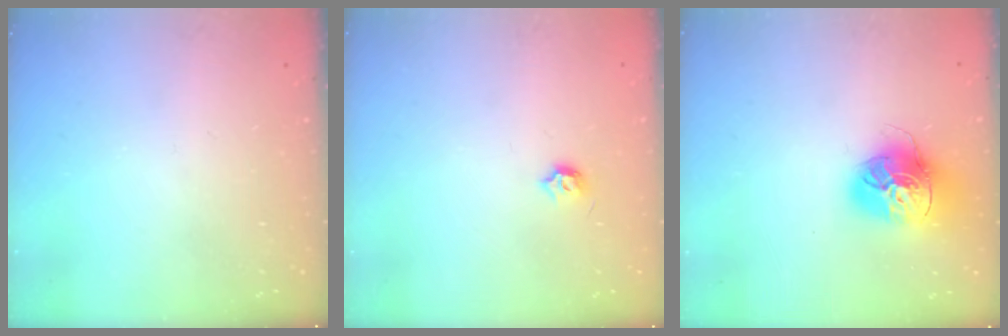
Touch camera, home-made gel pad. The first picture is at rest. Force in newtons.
{"total": 3.9, "press": 3.8, "slide": 0.7}
{"total": 16.8, "press": 16.7, "slide": 1.9}